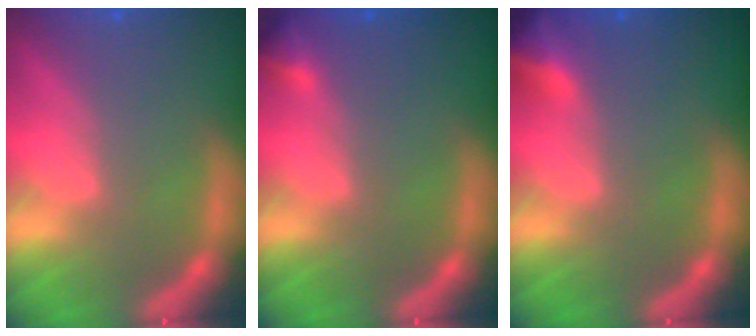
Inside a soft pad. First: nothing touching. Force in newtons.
{"total": 1.4}
{"total": 3.5}